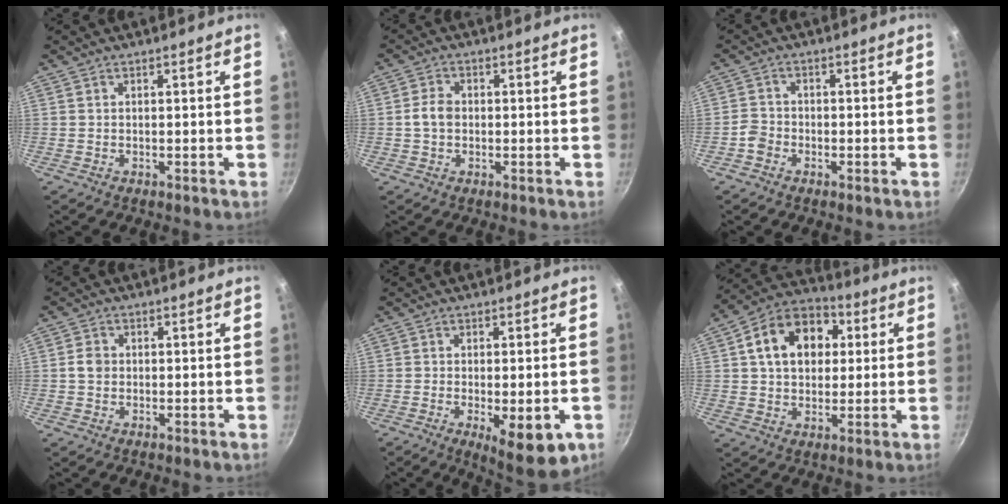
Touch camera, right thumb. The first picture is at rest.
{"total": 3.8, "force": [-0.2, 2.9, 2.5], "torque": [-0.041, 0.014, -0.008]}
{"total": 2.8, "force": [-1.7, 2.0, 0.9], "torque": [-0.013, 0.020, -0.035]}
{"total": 2.7, "force": [-0.1, 2.3, 1.4], "torque": [-0.019, 0.008, -0.005]}
{"total": 10.2, "force": [-3.4, 3.5, 9.0], "torque": [-0.117, -0.004, -0.037]}
{"total": 15.2, "force": [3.6, 11.2, 9.7], "torque": [-0.133, 0.023, 0.044]}